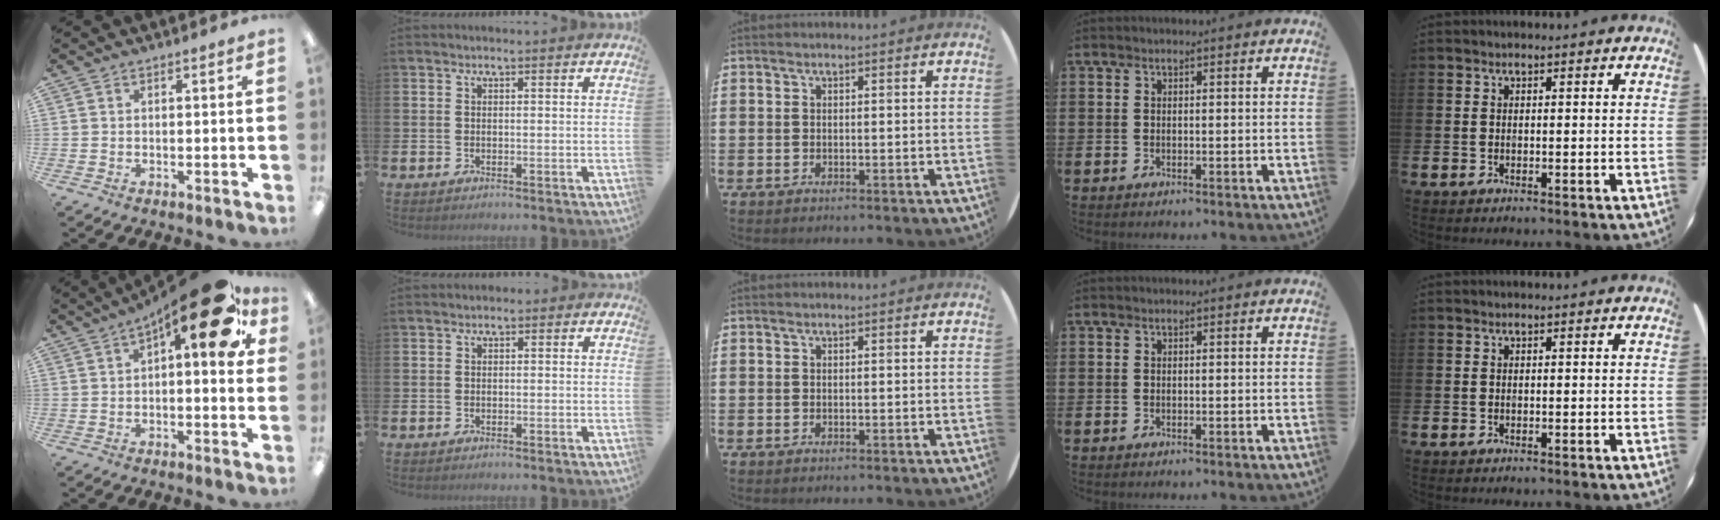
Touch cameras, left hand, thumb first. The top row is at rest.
{"thumb": {"total": 17.5, "force": [7.7, 5.9, 14.6], "torque": [-0.196, -0.038, 0.117]}, "index": {"total": 0.9, "force": [-0.7, 0.5, 0.1], "torque": [-0.011, 0.006, -0.014]}}